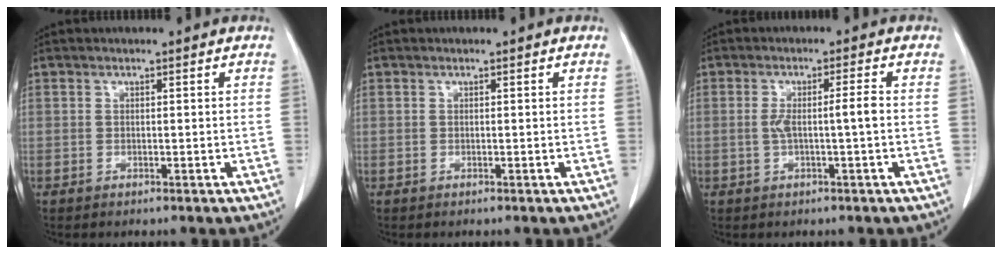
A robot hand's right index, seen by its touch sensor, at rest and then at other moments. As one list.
[{"total": 0.0}, {"total": 4.0, "force": [-0.3, -0.1, 4.0], "torque": [-0.076, 0.009, -0.001]}]